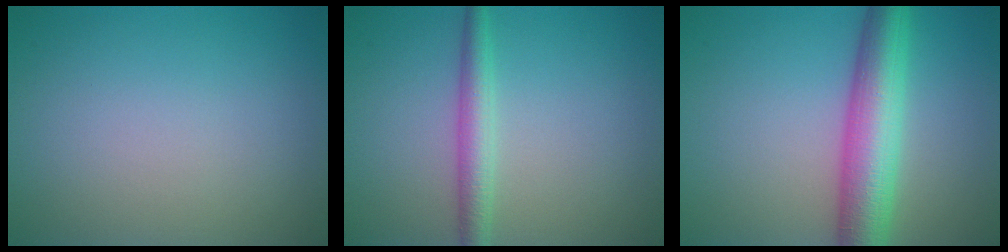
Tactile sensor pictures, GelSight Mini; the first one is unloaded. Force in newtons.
{"total": 2.7, "press": 2.7, "slide": 0.0}
{"total": 7.2, "press": 7.2, "slide": 0.3}